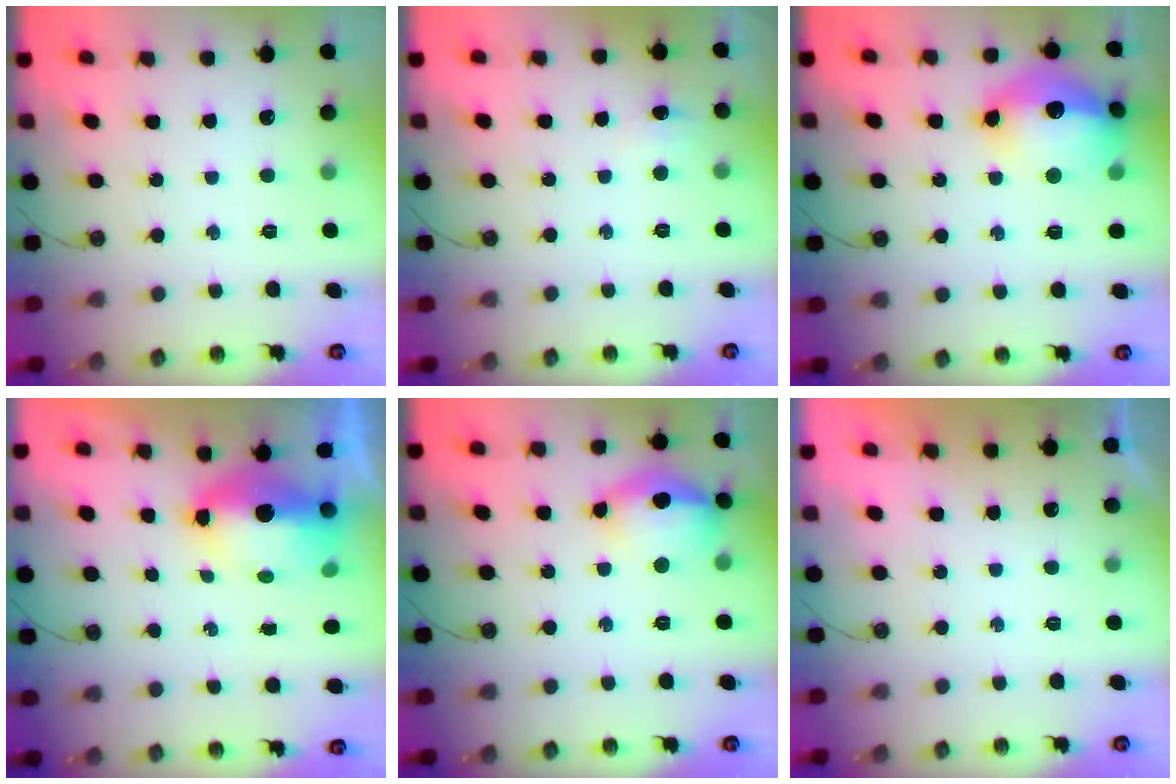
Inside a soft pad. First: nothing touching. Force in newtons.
{"total": 13.5, "press": 4.4, "slide": 12.8}
{"total": 18.8, "press": 18.8, "slide": 1.5}
{"total": 9.1, "press": 9.0, "slide": 1.3}
{"total": 20.4, "press": 16.5, "slide": 12.0}
{"total": 0.0}